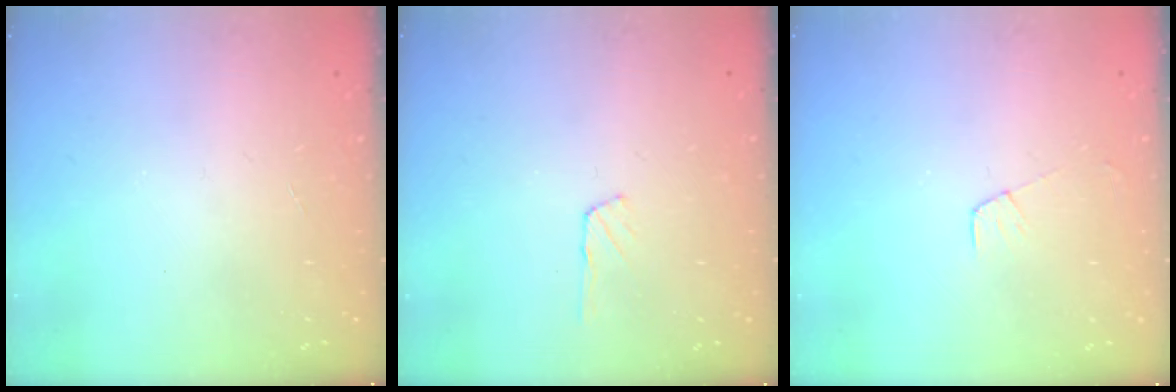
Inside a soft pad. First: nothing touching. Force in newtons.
{"total": 4.0, "press": 3.9, "slide": 0.4}
{"total": 3.6, "press": 3.6, "slide": 0.3}